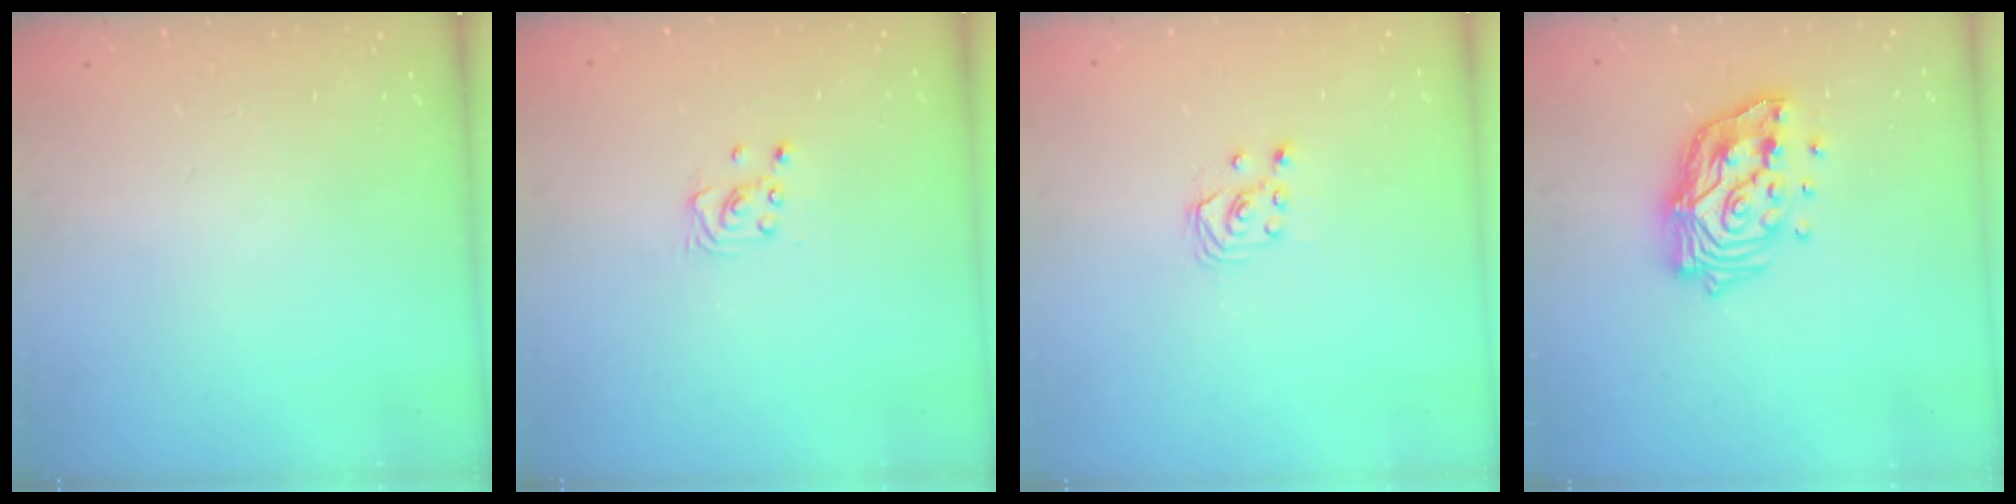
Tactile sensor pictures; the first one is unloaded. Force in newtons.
{"total": 2.2, "press": 2.2, "slide": 0.2}
{"total": 2.6, "press": 2.6, "slide": 0.3}
{"total": 16.1, "press": 16.0, "slide": 1.8}